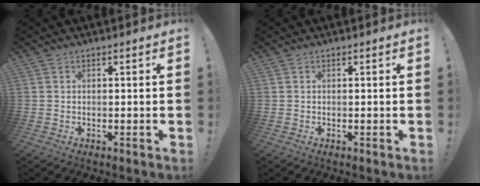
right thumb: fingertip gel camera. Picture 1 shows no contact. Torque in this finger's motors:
{"motor_torque": [-0.07, 0.07, -0.14, 0.14, 0.03]}